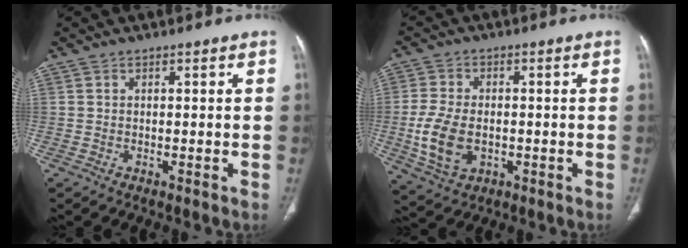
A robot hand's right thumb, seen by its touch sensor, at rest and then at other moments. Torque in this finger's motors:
{"motor_torque": [-0.51, 0.34, 0.43, 0.70, 0.19]}